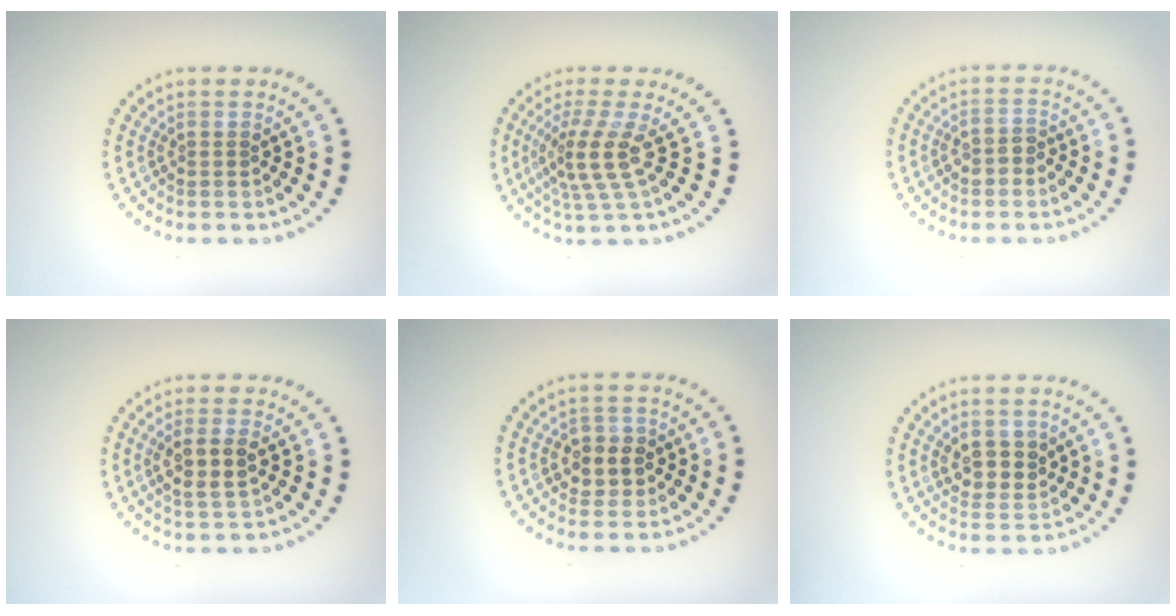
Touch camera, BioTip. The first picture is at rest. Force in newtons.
{"total": 3.6, "press": 2.7, "slide": 2.4}
{"total": 1.7, "press": 1.6, "slide": 0.6}
{"total": 2.7, "press": 2.5, "slide": 1.1}
{"total": 2.7, "press": 2.6, "slide": 0.7}
{"total": 2.8, "press": 2.7, "slide": 0.7}